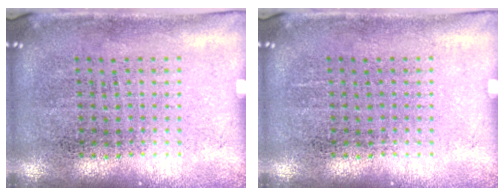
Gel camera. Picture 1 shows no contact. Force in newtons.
{"total": 0.0}